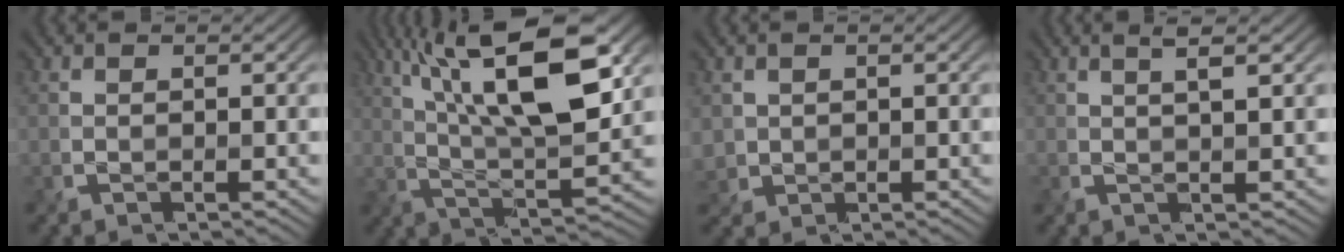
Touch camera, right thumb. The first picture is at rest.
{"total": 15.7, "force": [6.6, 4.7, 13.5], "torque": [-0.241, 0.008, 0.111]}
{"total": 2.2, "force": [0.8, 2.0, 0.5], "torque": [-0.022, -0.001, 0.016]}
{"total": 2.6, "force": [1.1, 0.0, 2.3], "torque": [-0.031, 0.001, 0.021]}